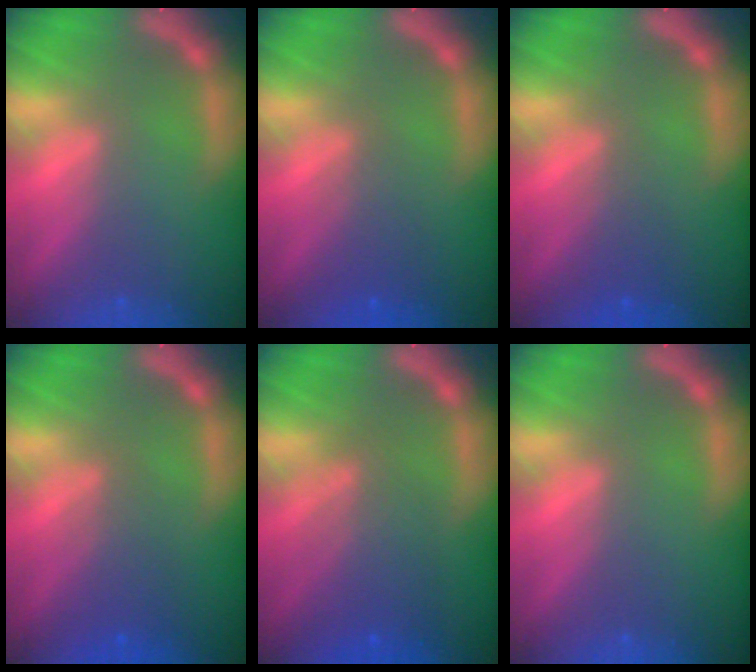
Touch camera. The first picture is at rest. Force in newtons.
{"total": 2.5}
{"total": 2.0}
{"total": 3.1}
{"total": 5.1}
{"total": 0.0}